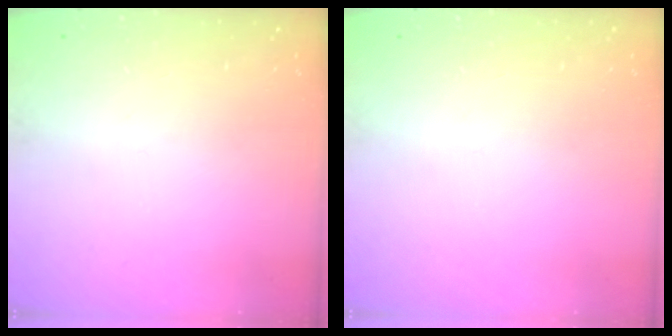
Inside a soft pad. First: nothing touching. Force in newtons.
{"total": 0.0}